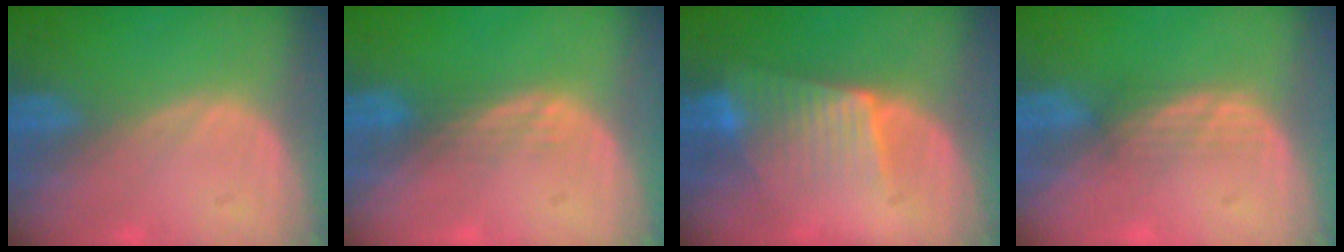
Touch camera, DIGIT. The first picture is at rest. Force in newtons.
{"total": 1.8, "press": 1.7, "slide": 0.2}
{"total": 6.5, "press": 6.1, "slide": 2.4}
{"total": 2.1, "press": 2.1, "slide": 0.2}